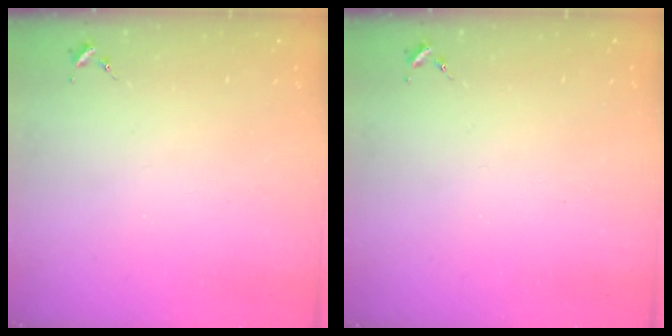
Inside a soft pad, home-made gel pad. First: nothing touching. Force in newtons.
{"total": 0.0}